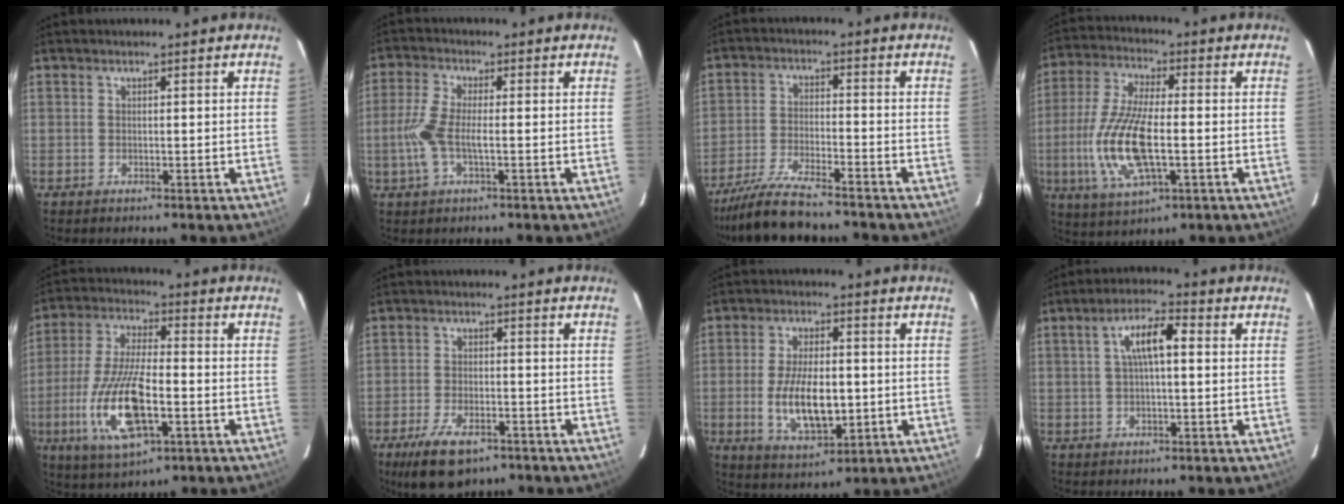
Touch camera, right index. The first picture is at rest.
{"total": 7.0, "force": [-1.3, 2.0, 6.5], "torque": [-0.148, 0.002, -0.027]}
{"total": 12.5, "force": [-11.2, 1.4, 5.2], "torque": [-0.127, -0.018, -0.197]}
{"total": 15.0, "force": [-2.9, 5.5, 13.7], "torque": [-0.292, -0.007, -0.056]}
{"total": 16.0, "force": [-4.9, 5.7, 14.1], "torque": [-0.302, -0.013, -0.090]}
{"total": 10.3, "force": [-6.8, 4.6, 6.2], "torque": [-0.141, -0.015, -0.113]}
{"total": 11.7, "force": [-1.8, 5.4, 10.3], "torque": [-0.200, -0.010, -0.023]}
{"total": 6.7, "force": [1.0, 2.1, 6.2], "torque": [-0.118, 0.019, 0.018]}